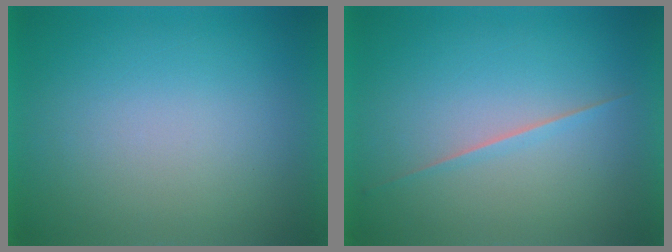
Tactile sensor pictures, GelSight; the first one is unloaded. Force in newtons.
{"total": 1.8}